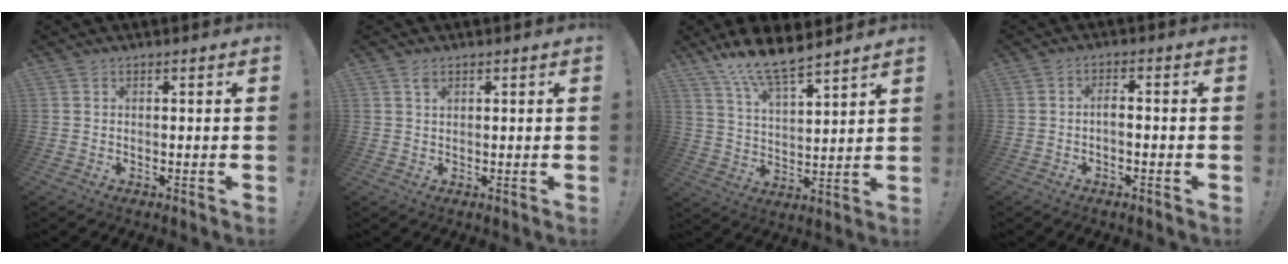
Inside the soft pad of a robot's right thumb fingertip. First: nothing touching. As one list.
[{"total": 1.5, "force": [1.0, 0.8, 0.8], "torque": [-0.017, 0.000, 0.019]}, {"total": 12.0, "force": [10.2, 3.4, 5.3], "torque": [-0.106, -0.066, 0.189]}, {"total": 2.0, "force": [-0.9, 0.7, 1.6], "torque": [-0.035, 0.006, -0.017]}]